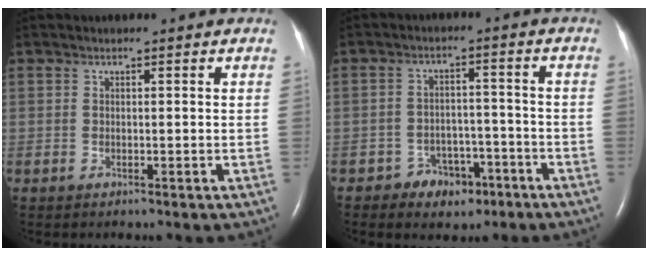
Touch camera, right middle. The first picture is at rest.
{"total": 5.6, "force": [-3.4, 3.8, 2.1], "torque": [-0.027, 0.014, -0.045]}